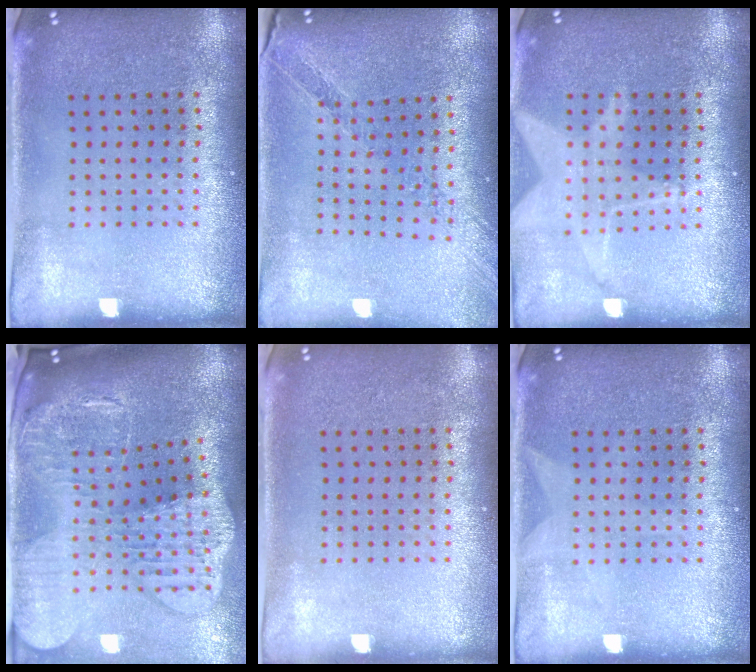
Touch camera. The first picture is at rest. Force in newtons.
{"total": 0.6, "press": 0.6, "slide": 0.1}
{"total": 1.7, "press": 1.4, "slide": 1.0}
{"total": 4.4, "press": 3.3, "slide": 2.8}
{"total": 0.0}
{"total": 0.6, "press": 0.6, "slide": 0.1}